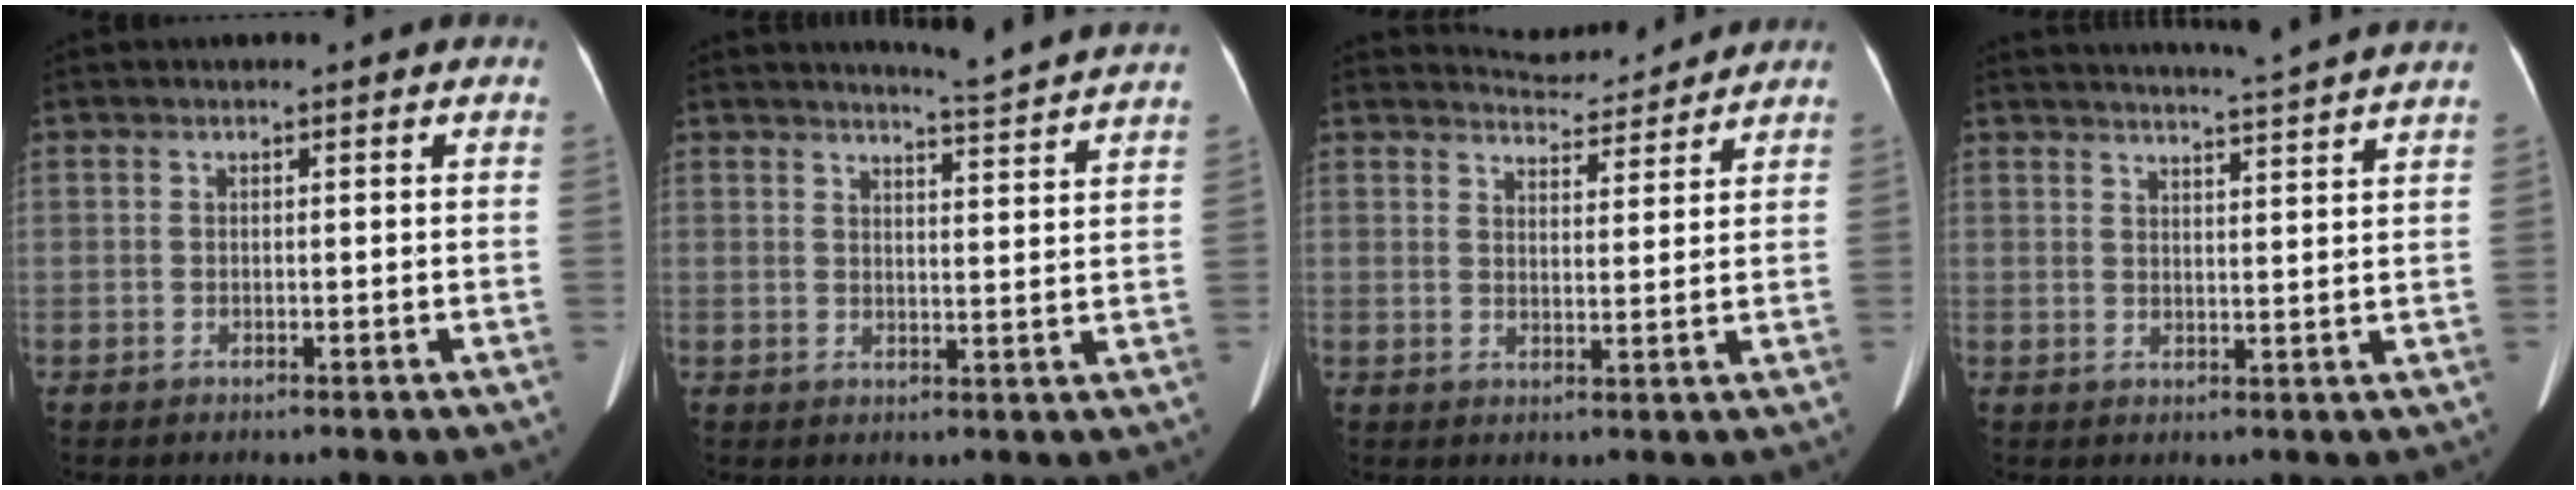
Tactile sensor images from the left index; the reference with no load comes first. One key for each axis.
{"total": 8.5, "fx": 8.2, "fy": -1.6, "fz": 1.5, "tx": -0.038, "ty": -0.026, "tz": 0.096}
{"total": 6.2, "fx": 6.2, "fy": 0.5, "fz": -0.2, "tx": -0.007, "ty": 0.007, "tz": 0.086}
{"total": 12.4, "fx": 11.5, "fy": -1.7, "fz": 4.2, "tx": -0.070, "ty": -0.019, "tz": 0.138}